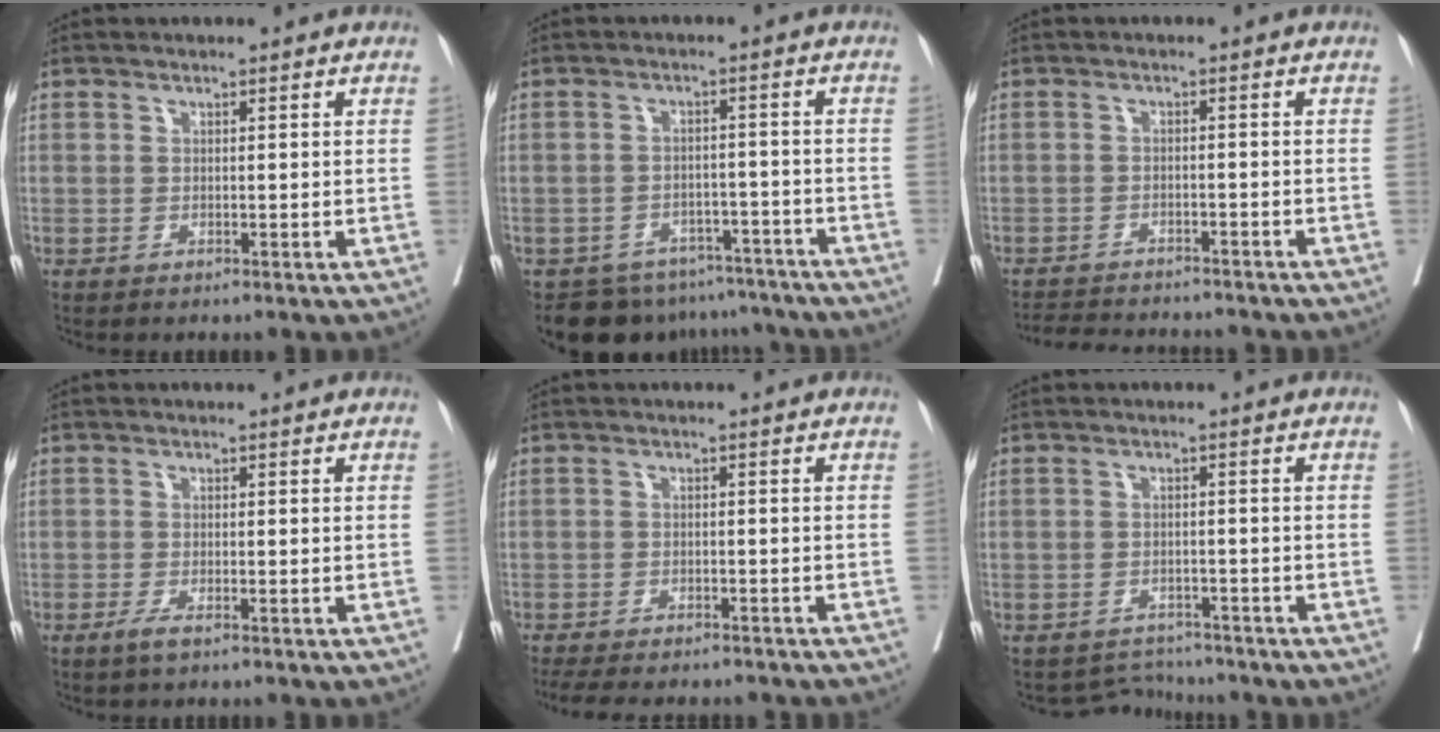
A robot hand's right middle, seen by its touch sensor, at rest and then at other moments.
{"total": 10.7, "force": [-9.1, 5.6, 1.3], "torque": [-0.007, 0.018, -0.109]}
{"total": 11.0, "force": [-10.3, 1.9, 3.5], "torque": [-0.057, -0.001, -0.138]}
{"total": 1.7, "force": [-1.1, 0.2, 1.3], "torque": [-0.027, -0.003, -0.022]}
{"total": 13.9, "force": [-12.4, 3.1, 5.5], "torque": [-0.108, -0.014, -0.161]}
{"total": 3.4, "force": [-3.2, 0.5, -1.2], "torque": [0.019, 0.007, -0.047]}